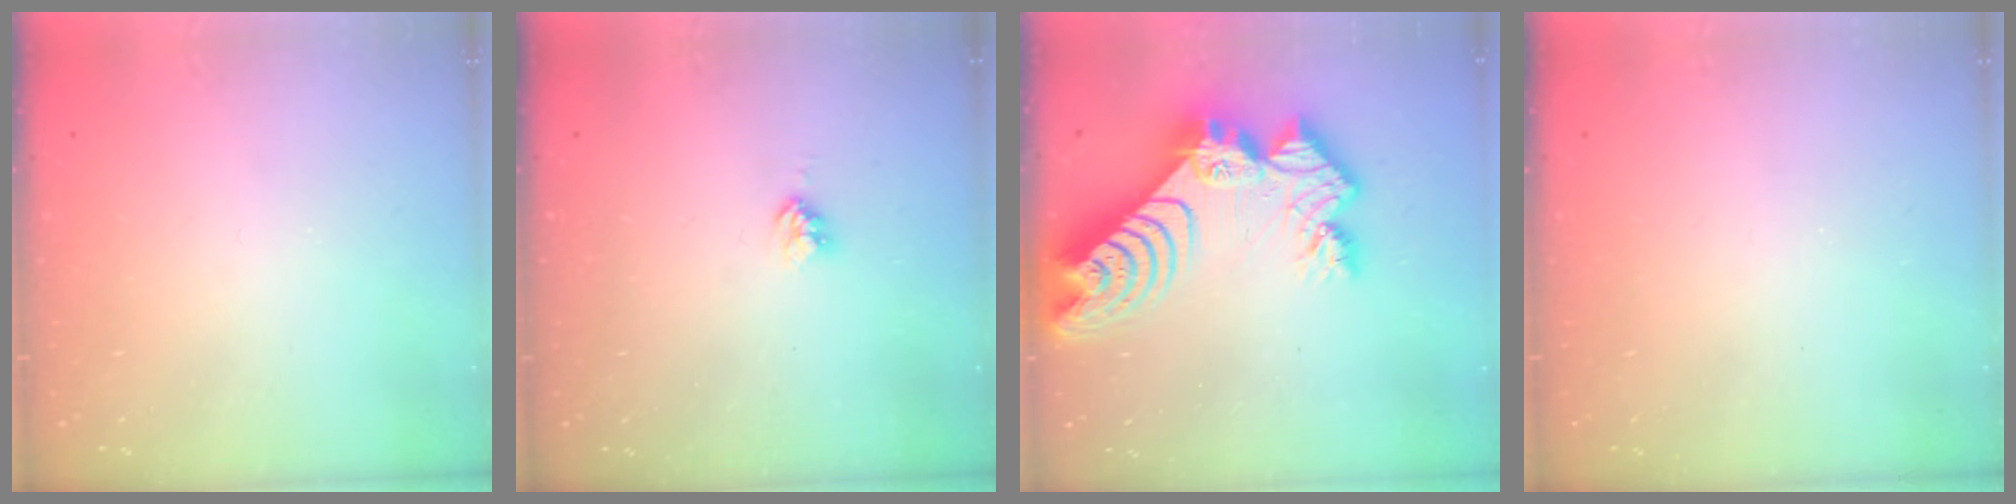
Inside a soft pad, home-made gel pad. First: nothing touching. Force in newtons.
{"total": 3.8, "press": 3.8, "slide": 0.3}
{"total": 19.7, "press": 19.6, "slide": 1.9}
{"total": 0.0}